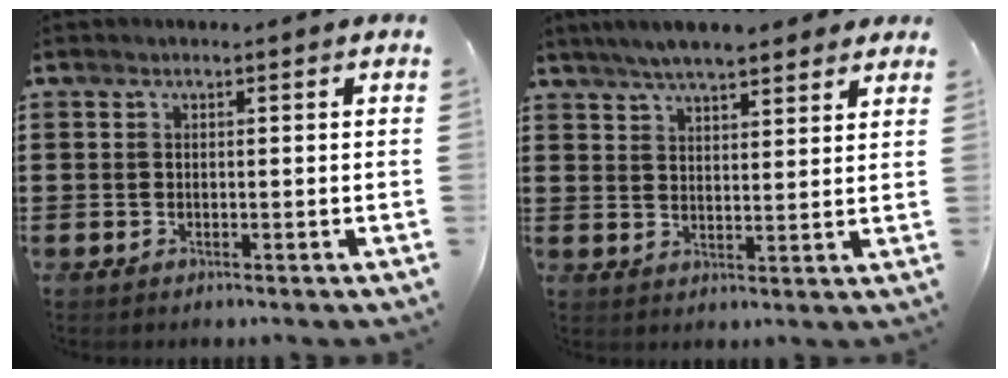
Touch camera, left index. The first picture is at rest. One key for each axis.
{"total": 5.6, "fx": 5.0, "fy": 1.0, "fz": 2.3, "tx": -0.060, "ty": -0.007, "tz": 0.090}